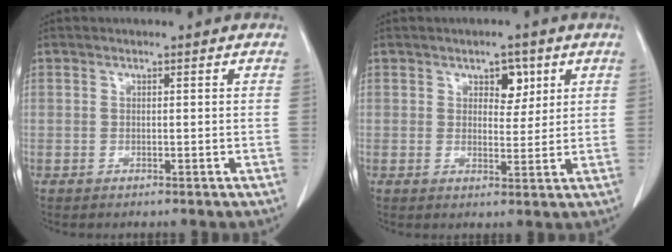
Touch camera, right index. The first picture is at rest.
{"total": 2.0, "force": [1.4, 0.9, 1.0], "torque": [-0.012, -0.005, 0.025]}